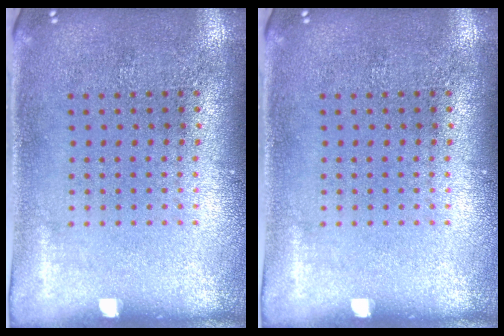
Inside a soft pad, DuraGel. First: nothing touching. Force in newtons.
{"total": 0.0}